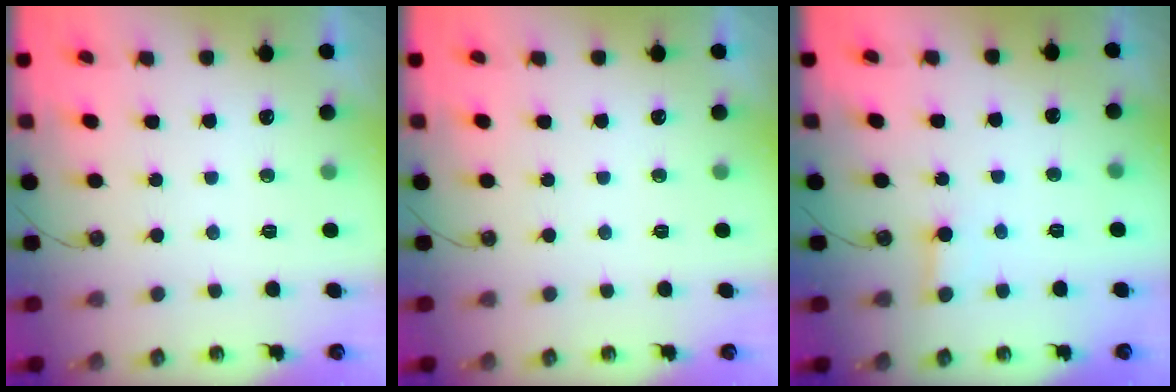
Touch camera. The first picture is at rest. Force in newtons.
{"total": 0.0}
{"total": 2.1, "press": 2.1, "slide": 0.1}